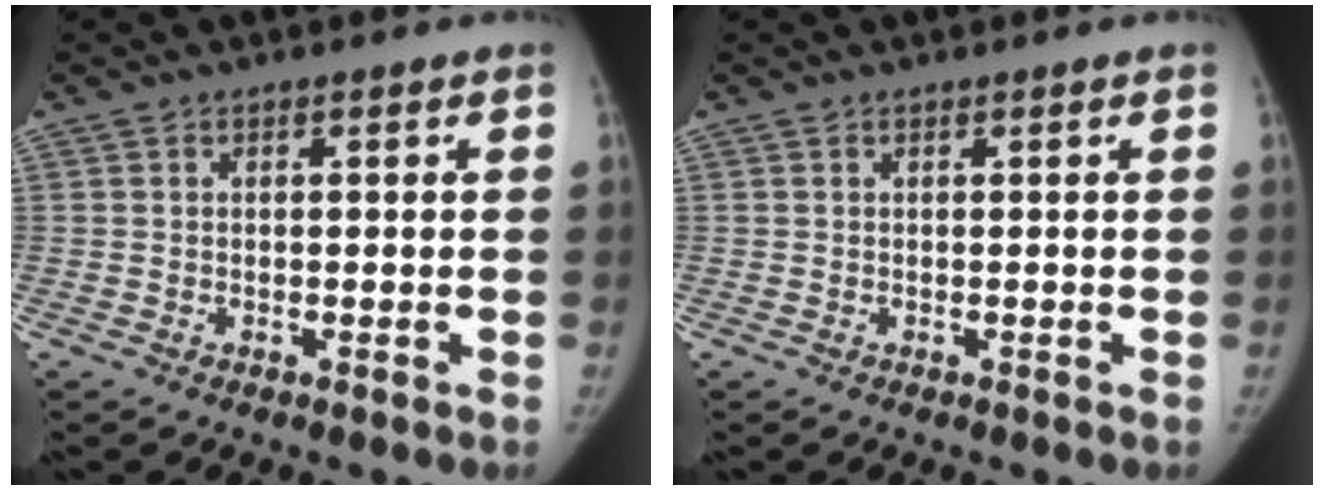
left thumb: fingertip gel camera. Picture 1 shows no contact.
{"total": 0.0}